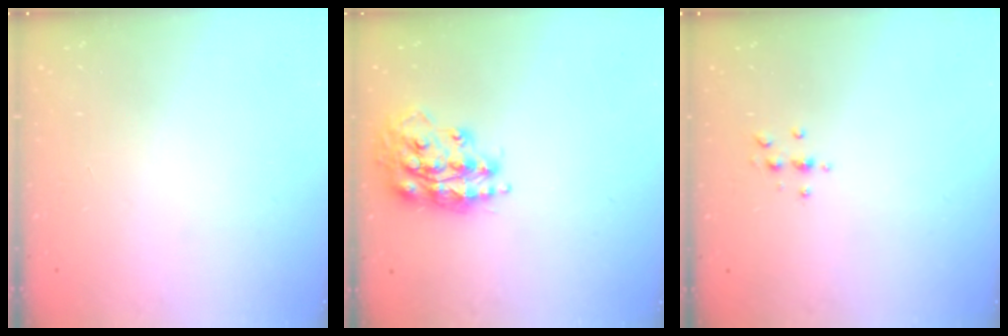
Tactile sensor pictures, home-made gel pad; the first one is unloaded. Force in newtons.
{"total": 16.2, "press": 16.2, "slide": 1.4}
{"total": 4.1, "press": 4.1, "slide": 0.5}